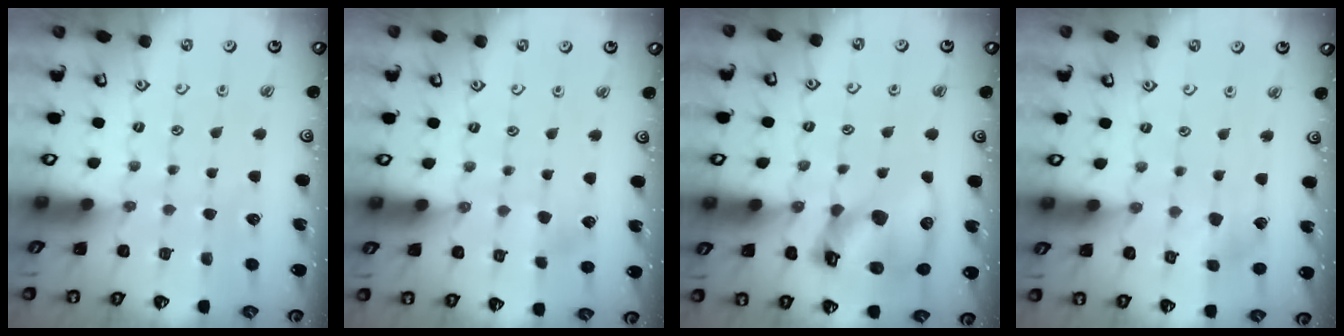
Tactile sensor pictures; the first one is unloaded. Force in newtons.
{"total": 3.0, "press": 3.0, "slide": 0.1}
{"total": 18.3, "press": 18.1, "slide": 2.5}
{"total": 4.4, "press": 4.3, "slide": 0.5}